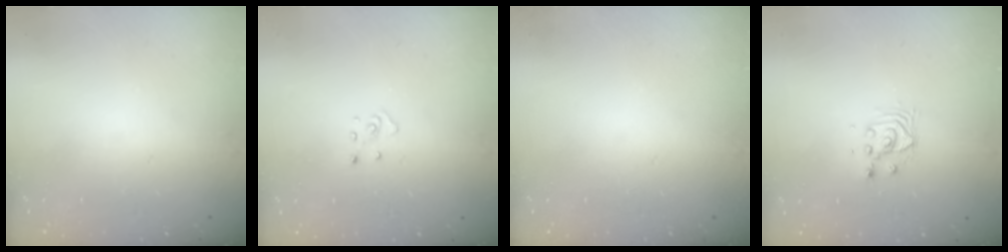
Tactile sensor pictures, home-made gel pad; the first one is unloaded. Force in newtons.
{"total": 2.9, "press": 2.9, "slide": 0.2}
{"total": 0.0}
{"total": 3.8, "press": 3.8, "slide": 0.2}